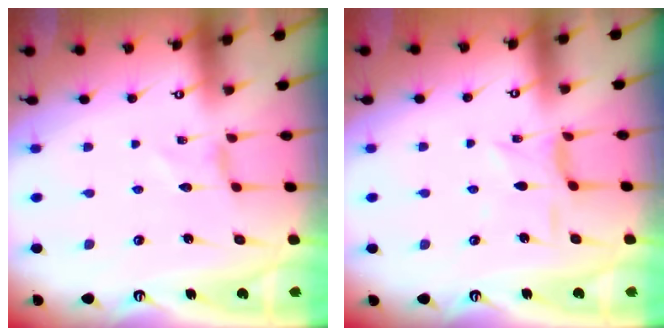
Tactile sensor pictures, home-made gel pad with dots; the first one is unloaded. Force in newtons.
{"total": 3.6, "press": 3.6, "slide": 0.2}